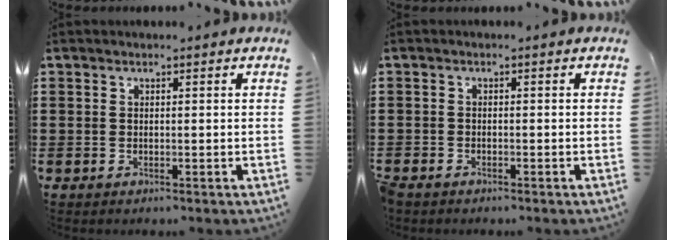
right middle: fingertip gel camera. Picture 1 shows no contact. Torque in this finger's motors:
{"motor_torque": [2.14, 0.00, 0.18, 0.19]}